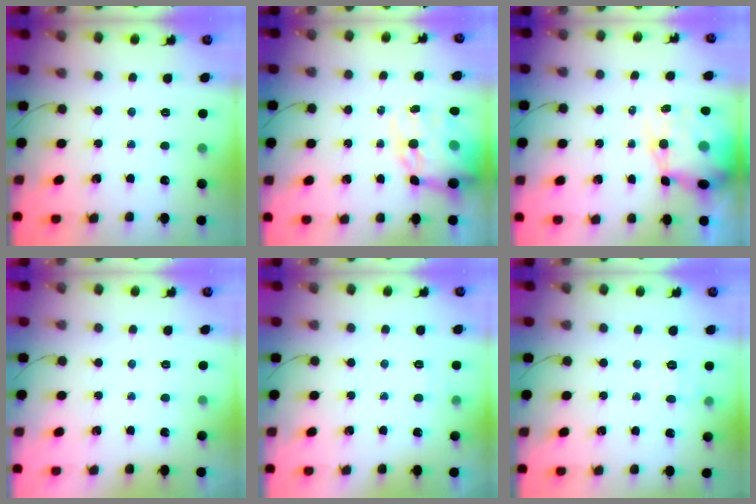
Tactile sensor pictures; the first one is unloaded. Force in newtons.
{"total": 17.6, "press": 17.1, "slide": 4.4}
{"total": 12.3, "press": 11.8, "slide": 3.3}
{"total": 1.9, "press": 1.9, "slide": 0.3}
{"total": 2.6, "press": 2.1, "slide": 1.5}
{"total": 6.1, "press": 6.0, "slide": 1.5}